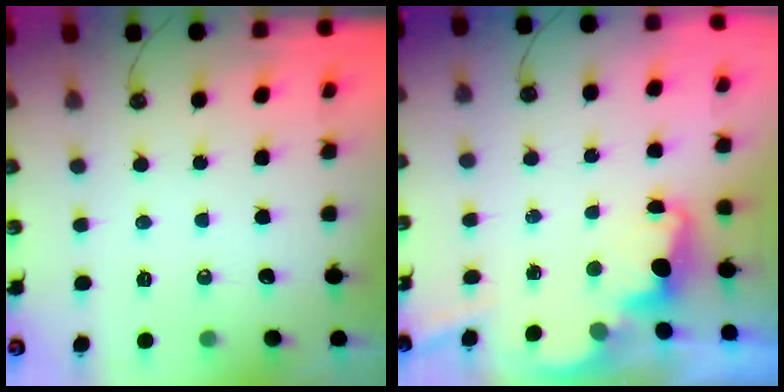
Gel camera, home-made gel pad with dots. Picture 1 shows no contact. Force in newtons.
{"total": 3.4, "press": 3.3, "slide": 0.8}